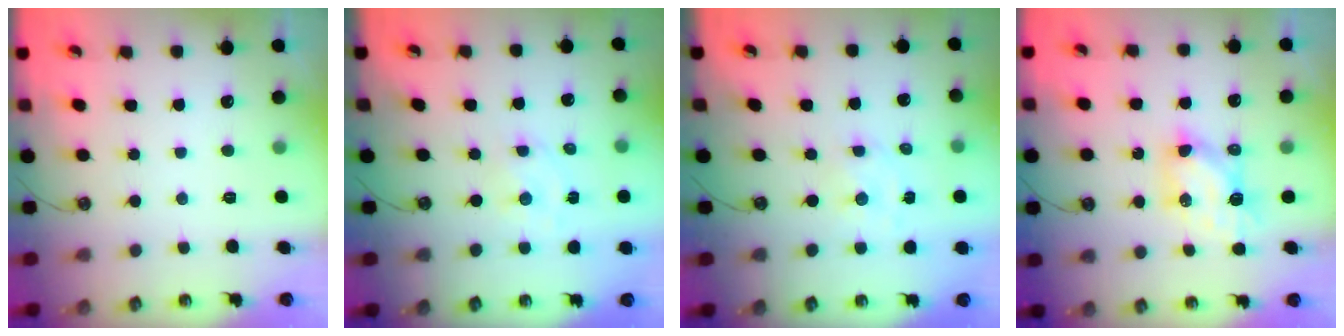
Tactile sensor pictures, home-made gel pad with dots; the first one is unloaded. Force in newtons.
{"total": 2.3, "press": 2.3, "slide": 0.3}
{"total": 1.8, "press": 1.8, "slide": 0.0}
{"total": 6.8, "press": 6.8, "slide": 0.5}